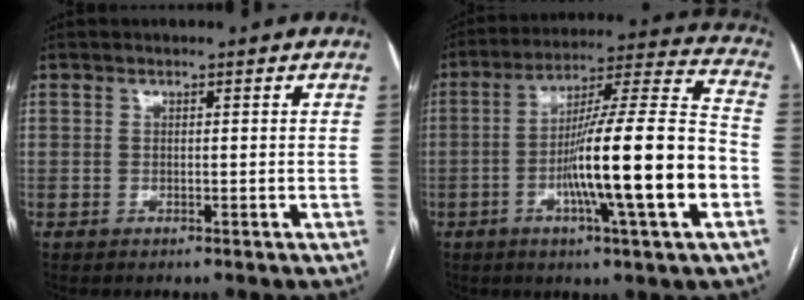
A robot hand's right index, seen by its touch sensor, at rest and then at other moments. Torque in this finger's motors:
{"motor_torque": [1.77, -0.37, 1.05, 0.21]}